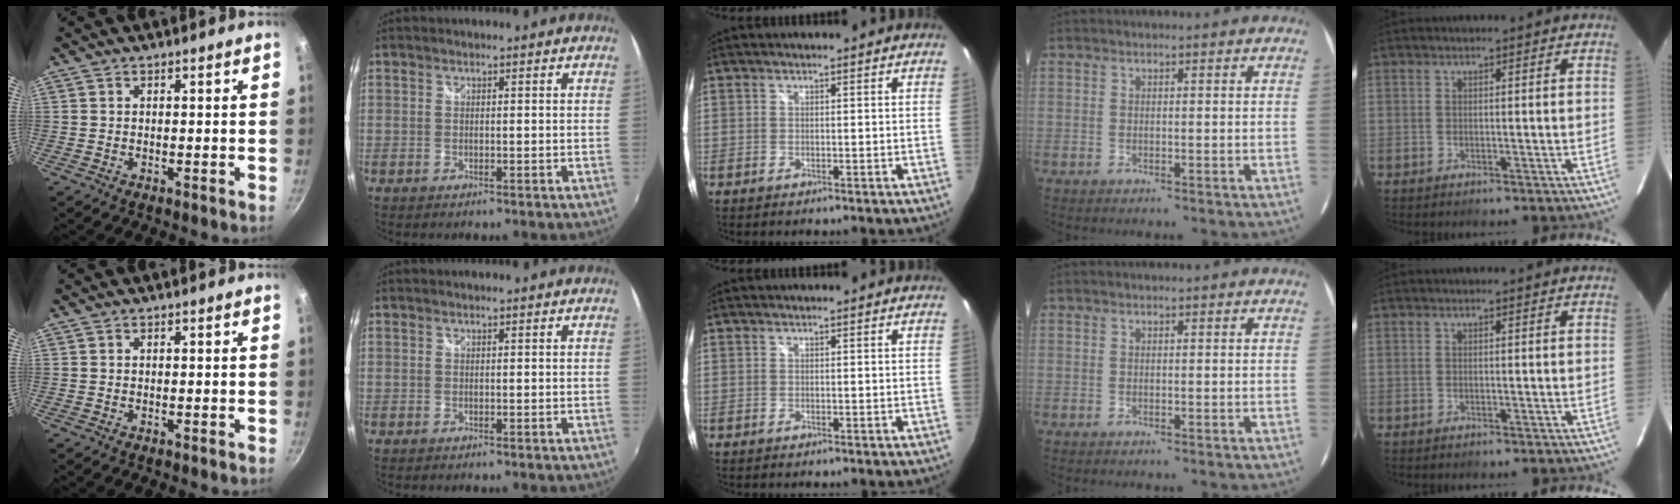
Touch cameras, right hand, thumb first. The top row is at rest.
{}